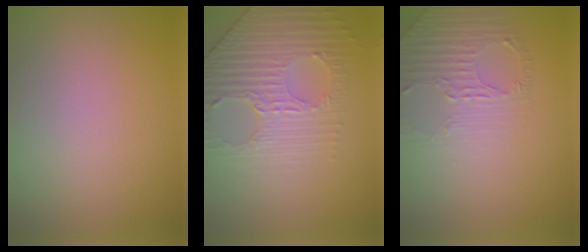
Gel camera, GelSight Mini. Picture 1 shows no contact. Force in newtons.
{"total": 3.8, "press": 3.6, "slide": 1.3}
{"total": 1.6, "press": 1.0, "slide": 1.2}